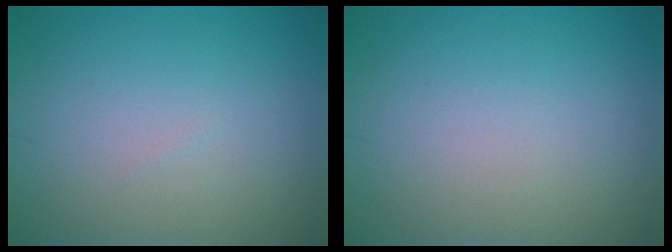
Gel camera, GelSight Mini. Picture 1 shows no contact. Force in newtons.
{"total": 0.0}